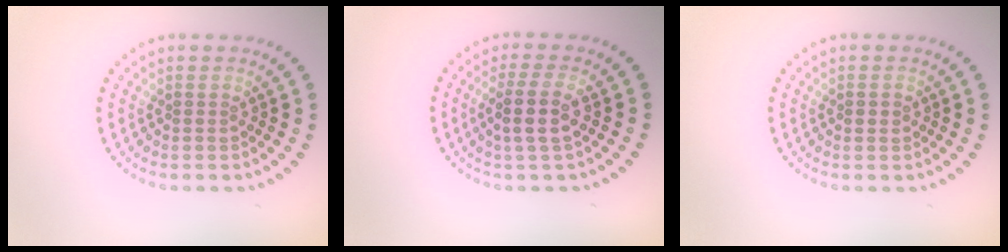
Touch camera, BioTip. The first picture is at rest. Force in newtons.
{"total": 2.9, "press": 2.6, "slide": 1.3}
{"total": 1.1, "press": 1.1, "slide": 0.1}